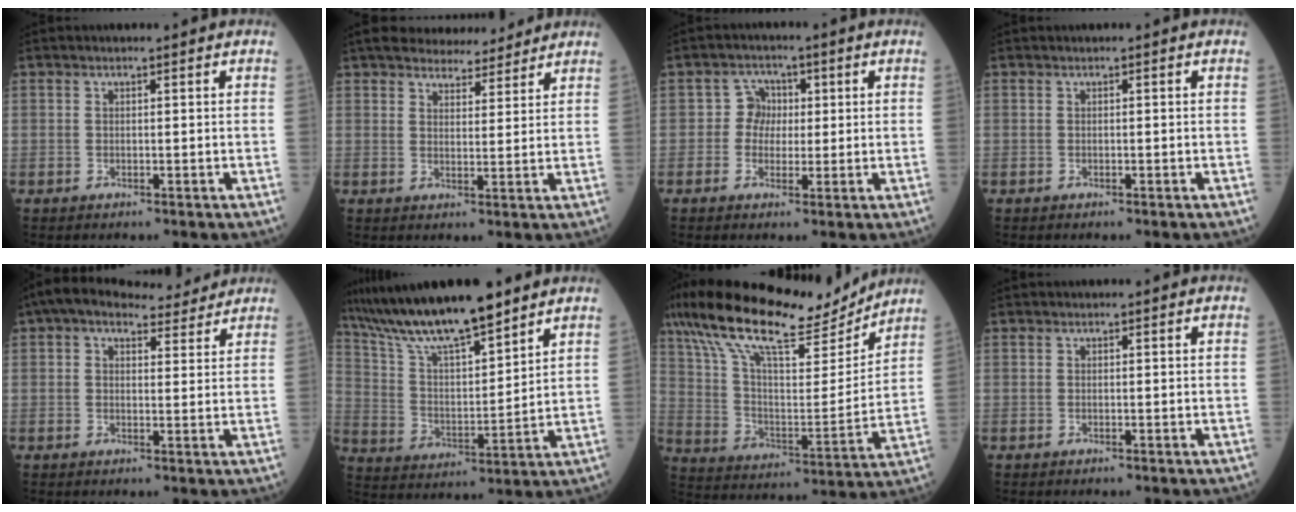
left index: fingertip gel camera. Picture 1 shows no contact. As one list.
[{"total": 9.8, "force": [8.9, 2.6, 3.3], "torque": [-0.040, 0.007, 0.123]}, {"total": 3.6, "force": [0.2, 3.5, 1.1], "torque": [-0.010, 0.010, -0.003]}, {"total": 0.0}, {"total": 8.6, "force": [7.2, 3.2, 3.4], "torque": [-0.054, 0.034, 0.098]}, {"total": 15.5, "force": [12.8, 1.9, 8.4], "torque": [-0.161, 0.005, 0.240]}, {"total": 22.7, "force": [18.4, 5.2, 12.2], "torque": [-0.228, 0.021, 0.306]}, {"total": 0.0}]